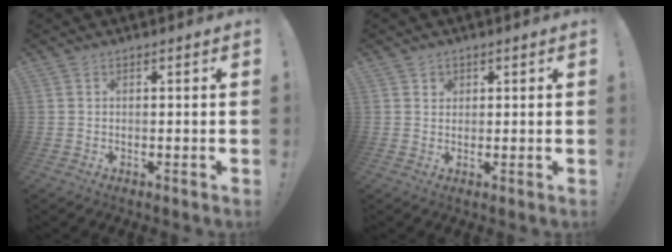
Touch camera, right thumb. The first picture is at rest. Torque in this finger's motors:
{"motor_torque": [0.00, -0.07, 0.19, 0.01, 0.08]}